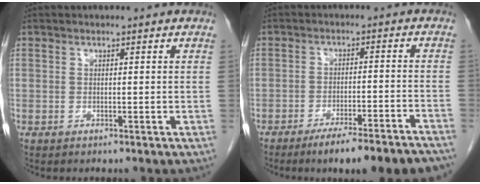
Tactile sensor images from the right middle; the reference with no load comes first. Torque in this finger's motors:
{"motor_torque": [1.17, -0.97, 0.17, 0.04]}